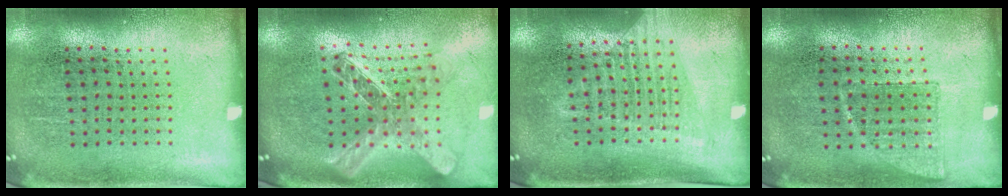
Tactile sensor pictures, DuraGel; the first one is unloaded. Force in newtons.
{"total": 2.6, "press": 1.9, "slide": 1.7}
{"total": 1.5, "press": 1.4, "slide": 0.5}
{"total": 0.7, "press": 0.7, "slide": 0.3}